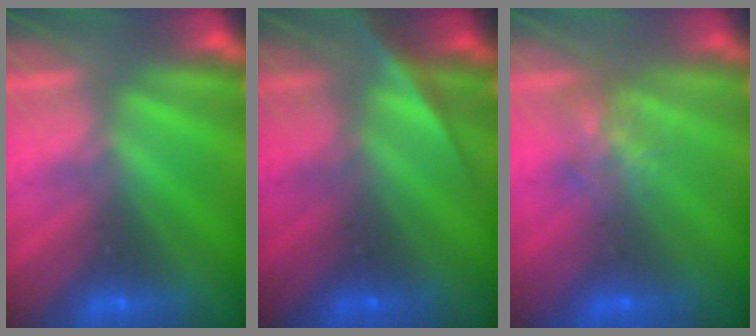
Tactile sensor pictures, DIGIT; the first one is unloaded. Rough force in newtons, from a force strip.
{"total": 2.3}
{"total": 4.5}